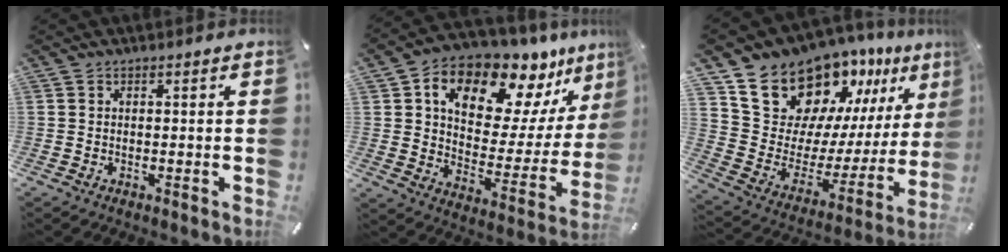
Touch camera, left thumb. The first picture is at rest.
{"total": 15.0, "force": [11.4, 7.6, 6.1], "torque": [-0.109, -0.098, 0.193]}
{"total": 18.4, "force": [15.5, 8.9, 4.3], "torque": [-0.078, -0.137, 0.280]}